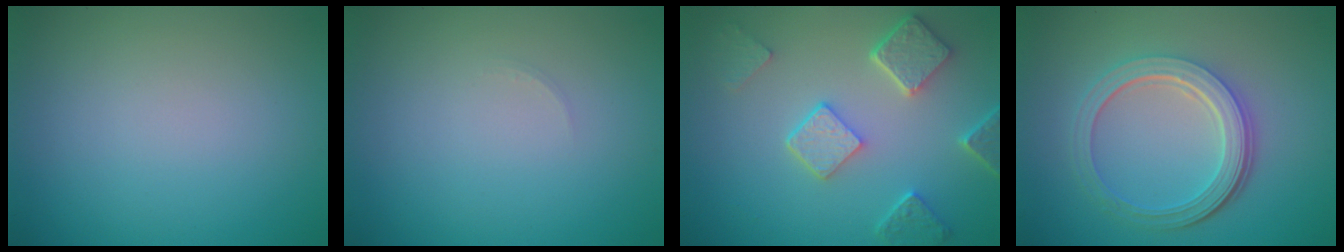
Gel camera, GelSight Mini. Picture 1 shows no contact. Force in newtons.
{"total": 0.6, "press": 0.6, "slide": 0.1}
{"total": 4.8, "press": 3.7, "slide": 3.0}
{"total": 5.4, "press": 3.9, "slide": 3.7}